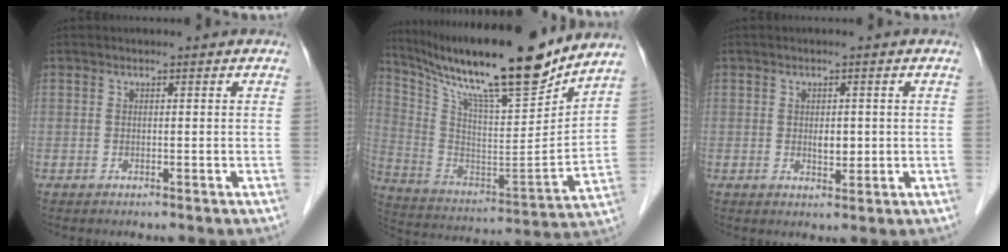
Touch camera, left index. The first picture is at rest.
{"total": 23.4, "force": [19.0, 2.5, 13.4], "torque": [-0.251, -0.016, 0.320]}
{"total": 2.1, "force": [-0.1, 1.2, 1.8], "torque": [-0.030, -0.005, 0.001]}